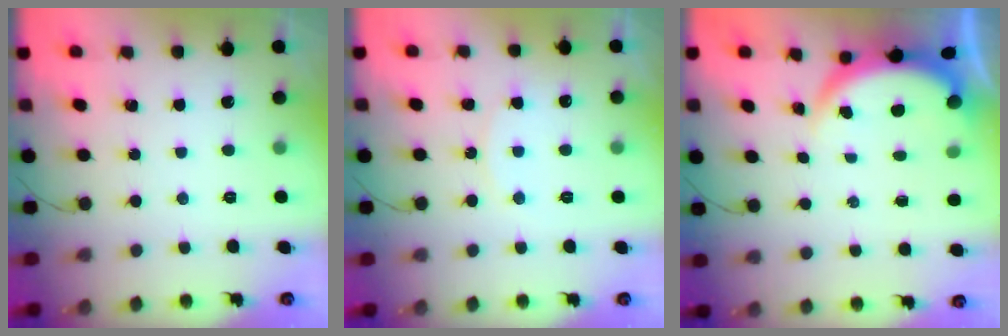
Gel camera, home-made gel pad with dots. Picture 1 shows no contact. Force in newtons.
{"total": 4.9, "press": 4.8, "slide": 0.5}
{"total": 3.7, "press": 3.7, "slide": 0.2}